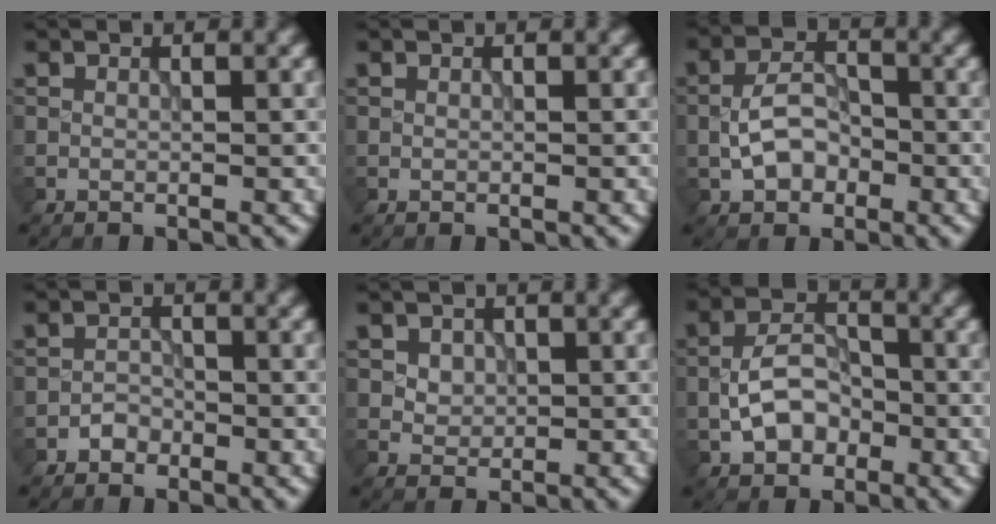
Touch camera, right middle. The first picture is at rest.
{"total": 0.0}
{"total": 4.2, "force": [-1.3, 2.8, 2.8], "torque": [-0.053, 0.006, -0.025]}
{"total": 1.3, "force": [-0.9, 0.9, 0.3], "torque": [-0.002, 0.006, -0.015]}
{"total": 2.0, "force": [0.7, 1.6, 0.9], "torque": [-0.018, 0.000, 0.023]}
{"total": 4.6, "force": [-1.5, 3.1, 3.1], "torque": [-0.056, 0.005, -0.029]}